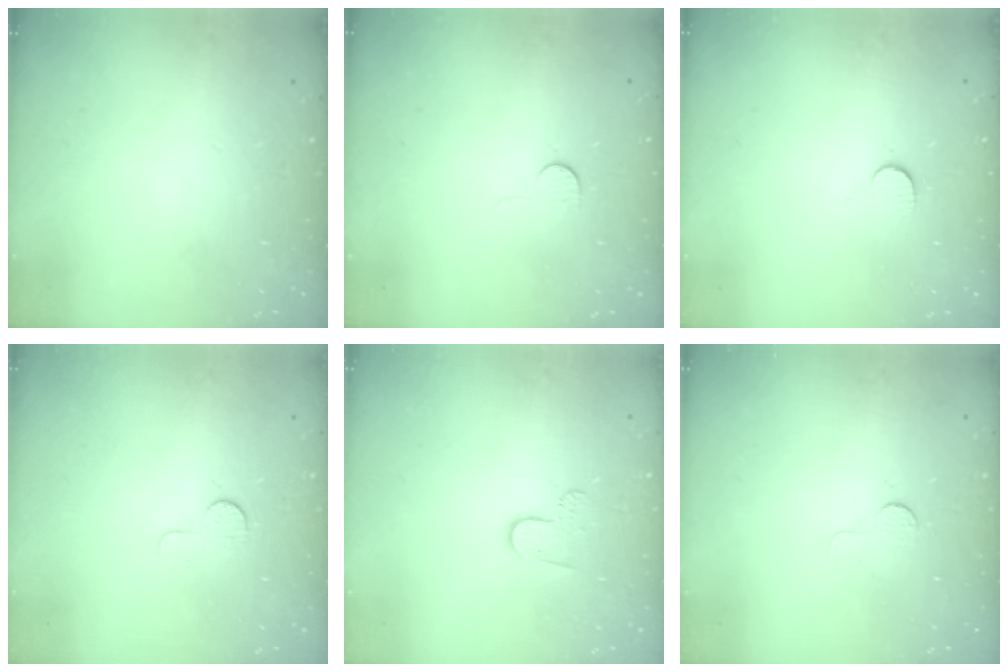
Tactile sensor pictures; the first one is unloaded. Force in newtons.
{"total": 5.0, "press": 5.0, "slide": 0.5}
{"total": 5.3, "press": 5.2, "slide": 0.5}
{"total": 5.1, "press": 5.1, "slide": 0.5}
{"total": 5.2, "press": 5.2, "slide": 0.5}
{"total": 3.2, "press": 3.1, "slide": 0.3}